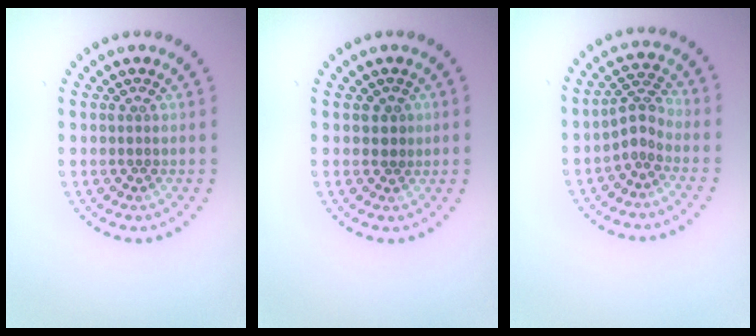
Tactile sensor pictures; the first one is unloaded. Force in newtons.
{"total": 1.1, "press": 1.0, "slide": 0.3}
{"total": 2.2, "press": 1.5, "slide": 1.6}